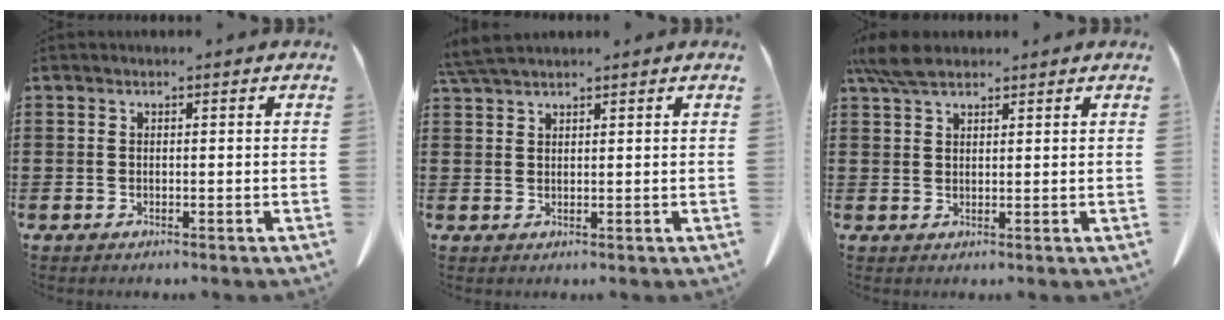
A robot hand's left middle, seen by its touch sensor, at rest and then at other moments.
{"total": 3.2, "force": [2.9, 0.3, 1.4], "torque": [-0.036, -0.001, 0.056]}
{"total": 4.9, "force": [3.7, 1.5, 2.9], "torque": [-0.067, 0.002, 0.070]}